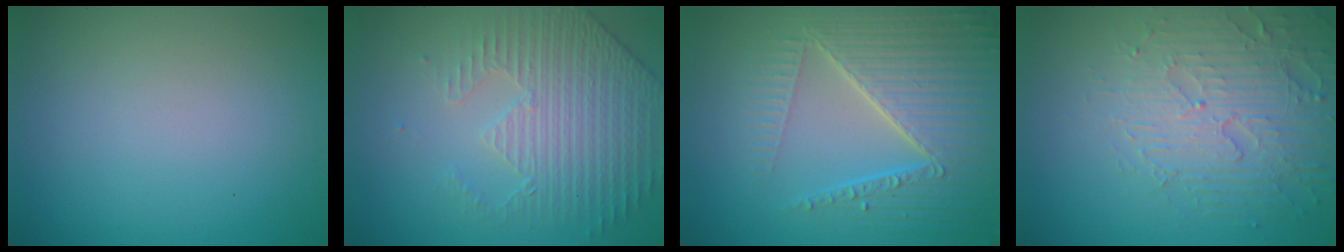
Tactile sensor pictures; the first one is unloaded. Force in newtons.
{"total": 4.4, "press": 3.6, "slide": 2.5}
{"total": 7.0, "press": 5.4, "slide": 4.4}
{"total": 4.5, "press": 4.3, "slide": 1.3}